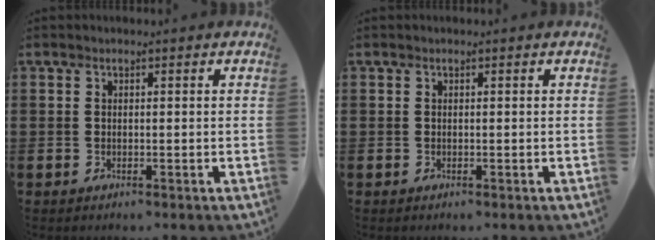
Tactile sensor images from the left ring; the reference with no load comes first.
{"total": 0.0}